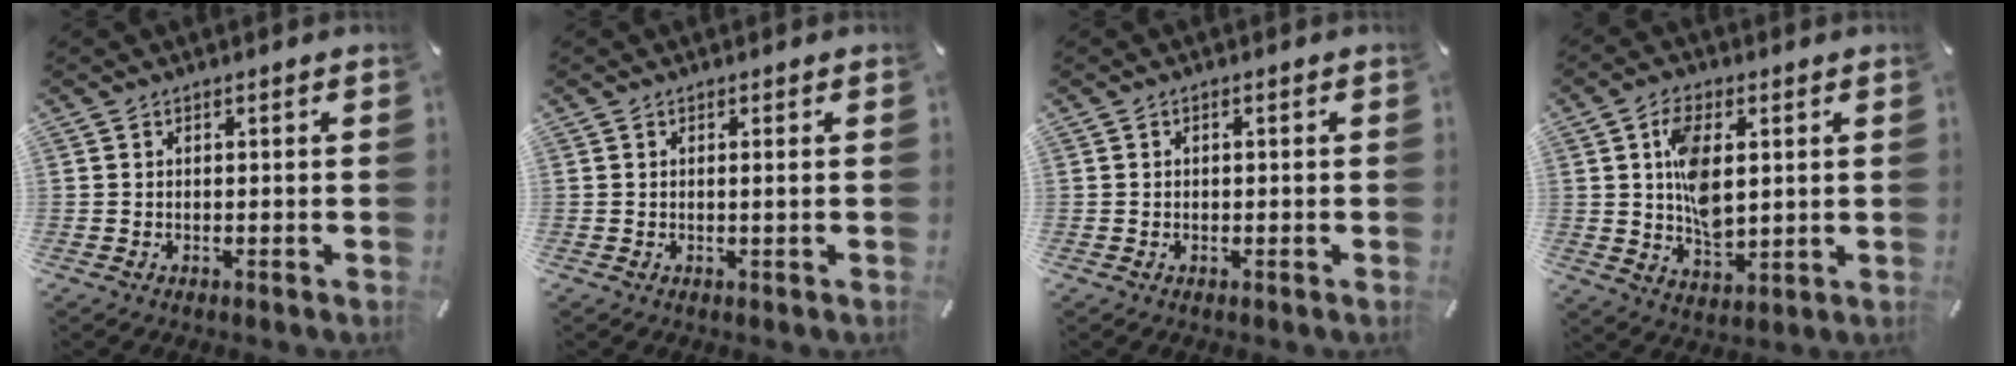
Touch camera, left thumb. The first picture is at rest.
{"total": 0.8, "force": [0.1, -0.1, 0.8], "torque": [-0.015, -0.003, 0.001]}
{"total": 0.5, "force": [-0.1, 0.4, 0.3], "torque": [-0.005, 0.002, -0.003]}
{"total": 10.2, "force": [2.0, 6.0, 7.9], "torque": [-0.154, -0.001, 0.030]}